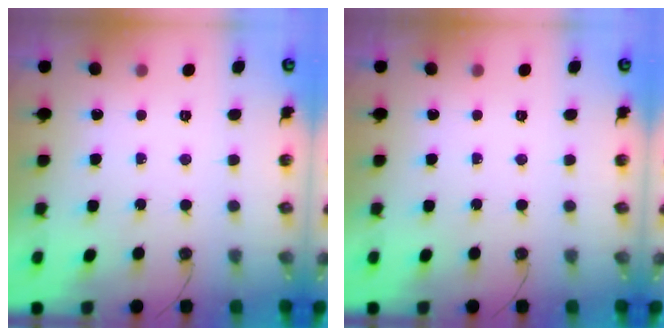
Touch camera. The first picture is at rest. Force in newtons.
{"total": 0.0}